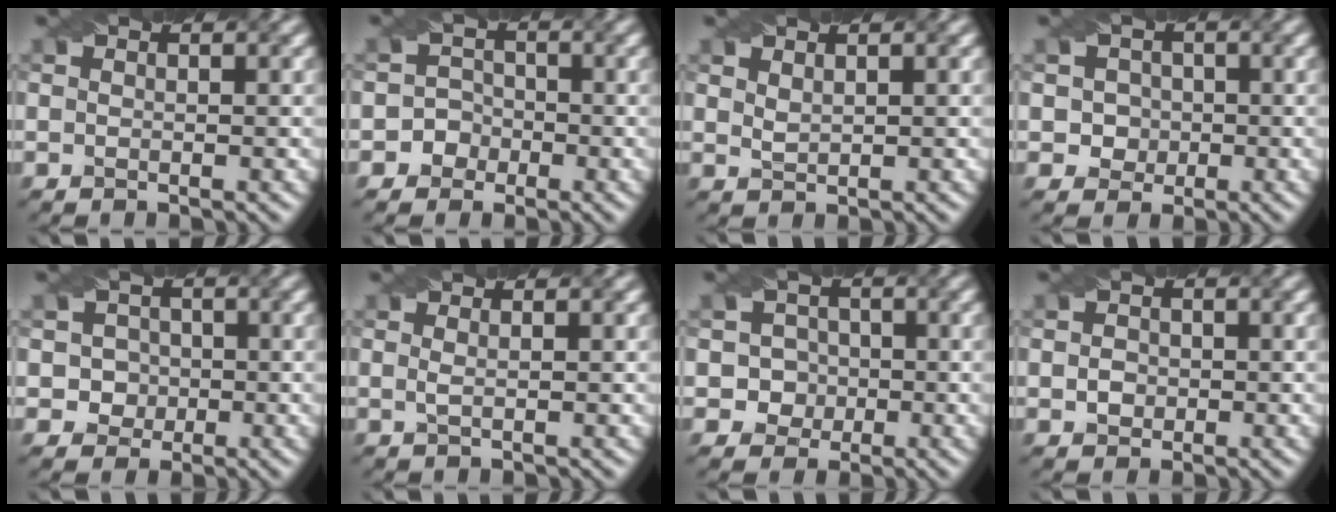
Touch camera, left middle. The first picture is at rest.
{"total": 2.7, "force": [-1.2, 2.4, 0.0], "torque": [0.032, 0.009, -0.031]}
{"total": 1.2, "force": [1.1, 0.4, 0.5], "torque": [-0.012, 0.002, 0.023]}
{"total": 2.4, "force": [0.1, 2.3, 0.7], "torque": [0.000, 0.005, 0.009]}
{"total": 2.7, "force": [0.0, 2.6, 0.7], "torque": [0.004, 0.005, 0.002]}
{"total": 0.8, "force": [0.3, 0.2, 0.7], "torque": [-0.015, -0.003, 0.003]}
{"total": 3.1, "force": [-0.3, 3.0, 0.7], "torque": [0.007, 0.011, -0.015]}
{"total": 1.5, "force": [-0.1, 1.4, 0.6], "torque": [-0.008, -0.001, -0.001]}